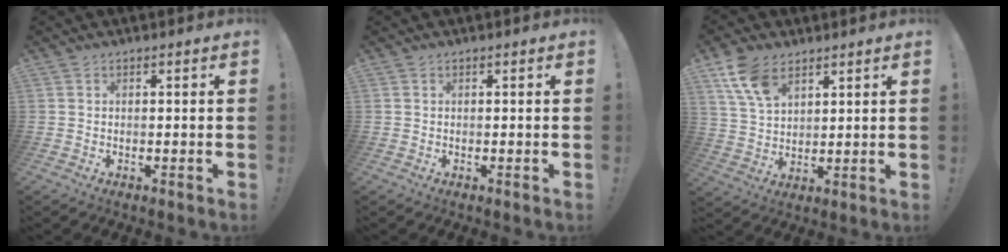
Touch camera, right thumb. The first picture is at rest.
{"total": 0.0}
{"total": 10.5, "force": [6.3, 6.0, 5.9], "torque": [-0.104, -0.024, 0.124]}